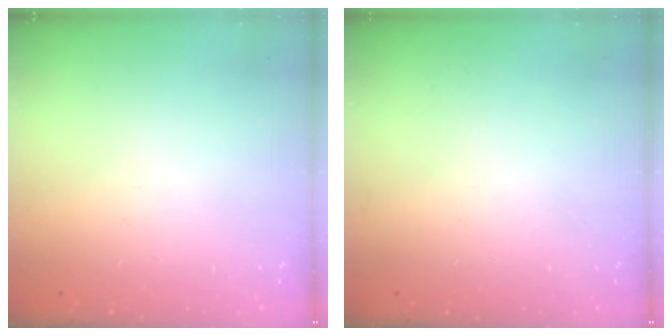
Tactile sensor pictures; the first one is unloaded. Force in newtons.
{"total": 0.0}